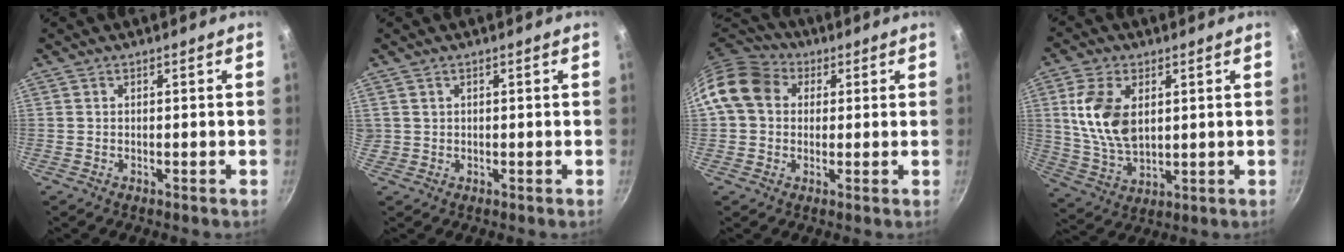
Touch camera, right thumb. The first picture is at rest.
{"total": 0.9, "force": [0.3, 0.8, 0.1], "torque": [0.002, 0.008, 0.008]}
{"total": 11.8, "force": [2.5, 9.6, 6.2], "torque": [-0.092, 0.025, 0.027]}
{"total": 12.3, "force": [2.8, 7.5, 9.3], "torque": [-0.170, -0.020, 0.061]}